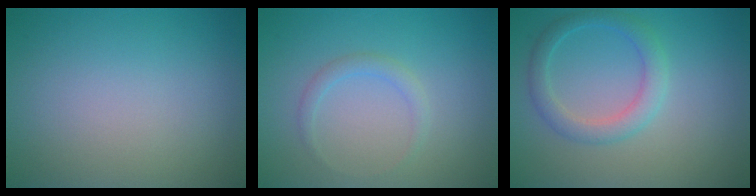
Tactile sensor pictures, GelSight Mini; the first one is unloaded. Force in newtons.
{"total": 1.3, "press": 1.3, "slide": 0.1}
{"total": 2.7, "press": 2.7, "slide": 0.1}